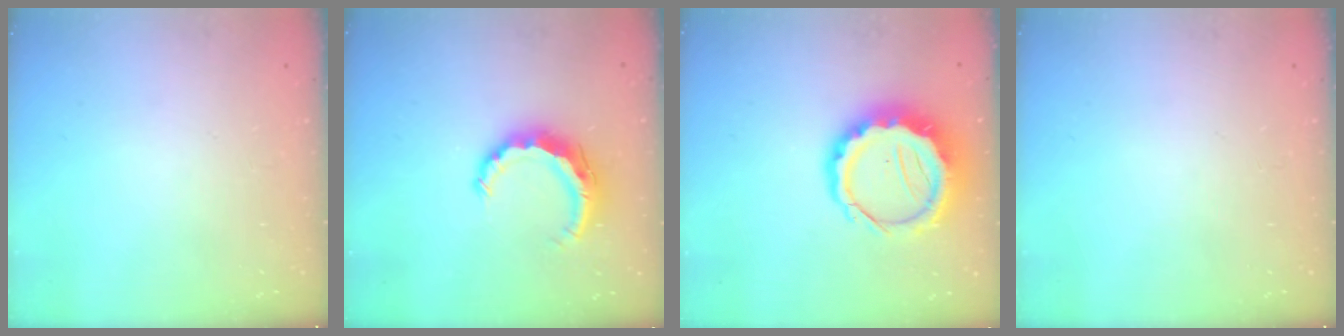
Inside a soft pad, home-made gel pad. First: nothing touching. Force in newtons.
{"total": 8.1, "press": 8.0, "slide": 1.0}
{"total": 11.4, "press": 11.1, "slide": 2.7}
{"total": 0.0}